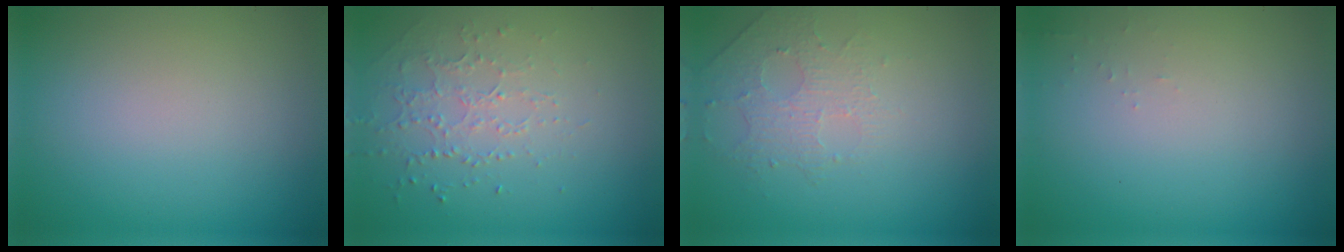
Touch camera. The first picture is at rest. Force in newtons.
{"total": 1.5, "press": 1.2, "slide": 0.9}
{"total": 1.6, "press": 1.2, "slide": 1.0}
{"total": 0.5, "press": 0.5, "slide": 0.2}